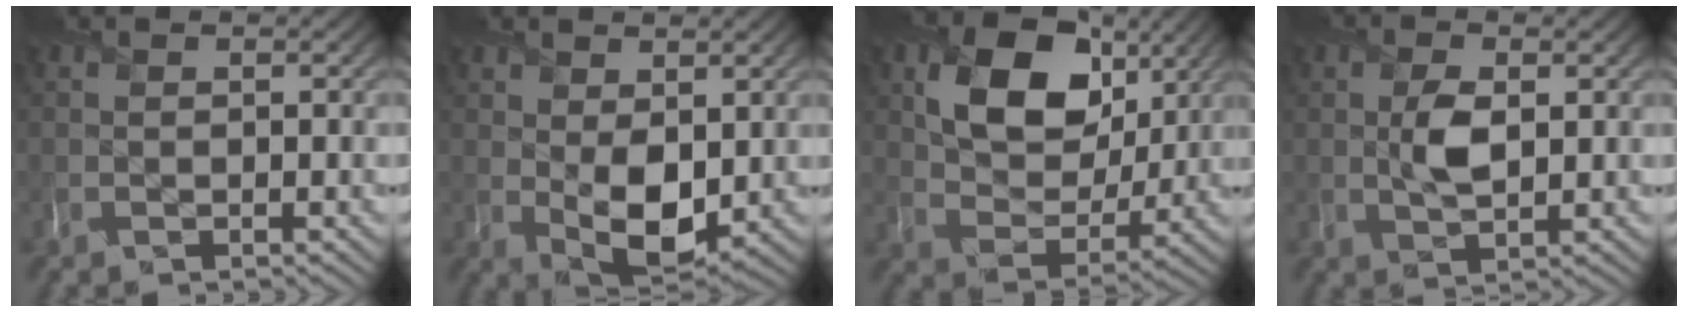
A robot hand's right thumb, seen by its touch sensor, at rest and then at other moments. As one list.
[{"total": 6.5, "force": [0.6, 3.9, 5.2], "torque": [-0.106, -0.012, 0.019]}, {"total": 12.1, "force": [4.8, 8.6, 7.2], "torque": [-0.131, -0.005, 0.081]}, {"total": 3.7, "force": [0.3, 2.0, 3.1], "torque": [-0.066, -0.006, 0.008]}]